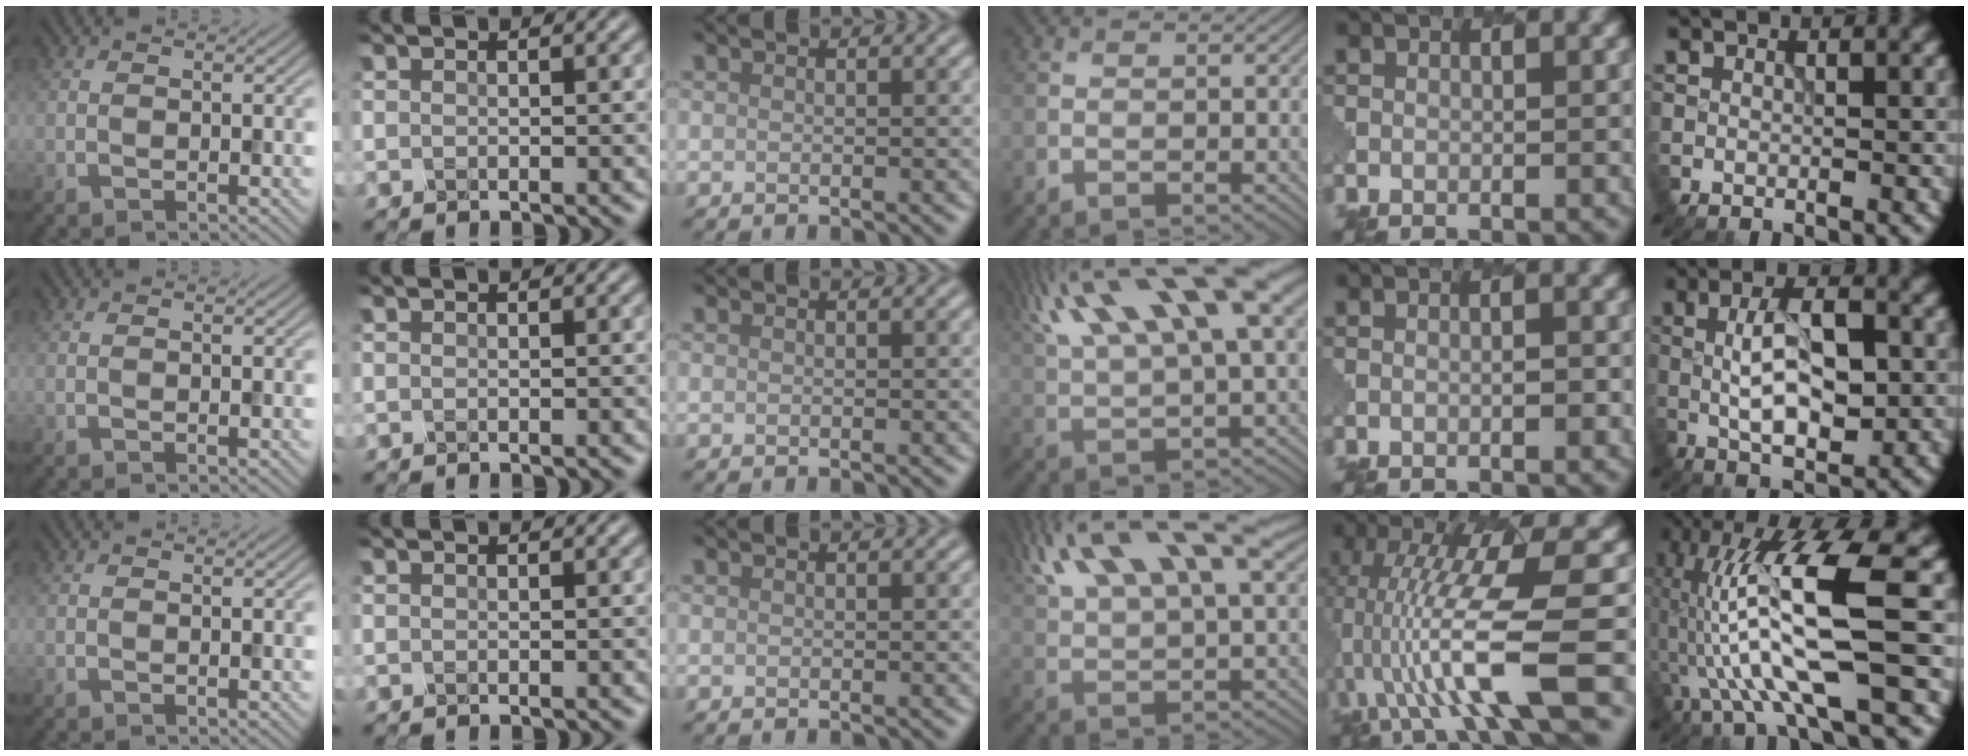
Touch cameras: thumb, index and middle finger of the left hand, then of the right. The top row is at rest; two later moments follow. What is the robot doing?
{"motion": "dispense", "object": "oil cruet"}